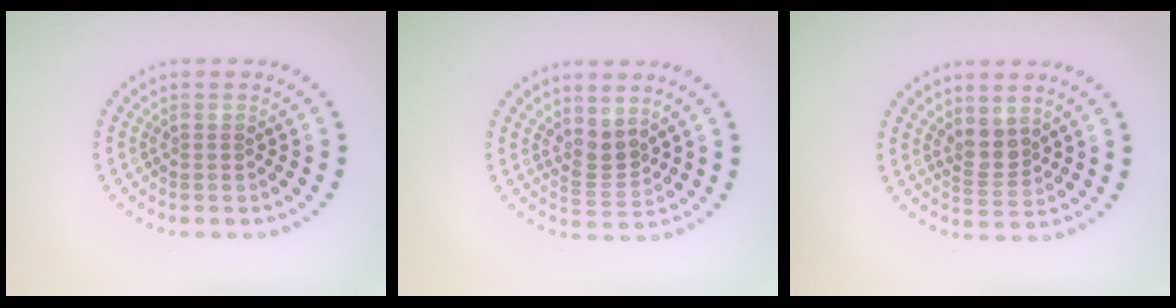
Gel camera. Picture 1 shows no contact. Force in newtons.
{"total": 2.3, "press": 1.6, "slide": 1.6}
{"total": 2.1, "press": 1.8, "slide": 1.2}